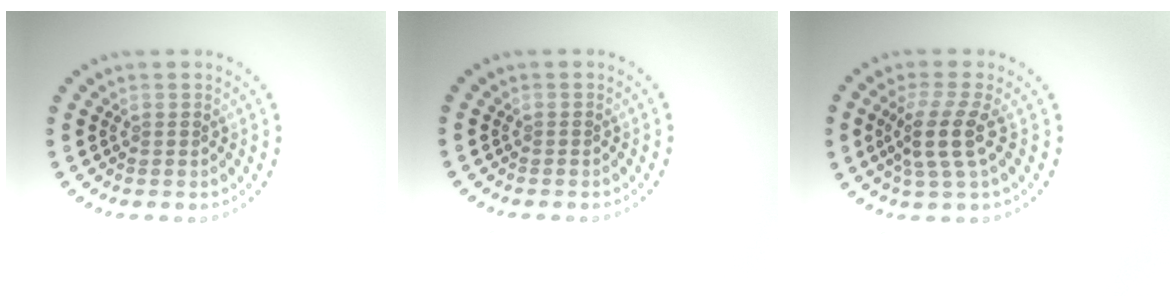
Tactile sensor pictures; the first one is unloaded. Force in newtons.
{"total": 0.0}
{"total": 3.5, "press": 2.7, "slide": 2.2}